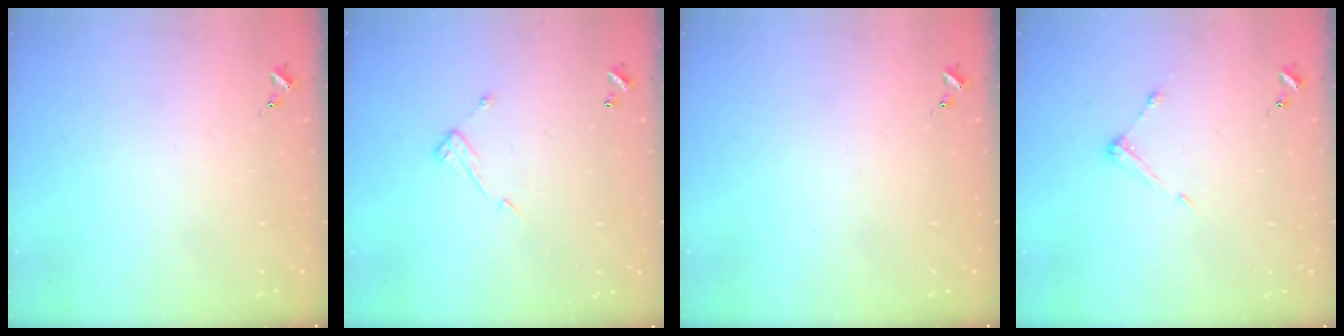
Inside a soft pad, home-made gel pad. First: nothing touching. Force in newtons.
{"total": 8.2, "press": 8.1, "slide": 0.4}
{"total": 0.0}
{"total": 5.3, "press": 5.2, "slide": 0.2}